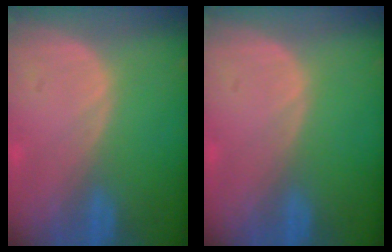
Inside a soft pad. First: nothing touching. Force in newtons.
{"total": 0.0}